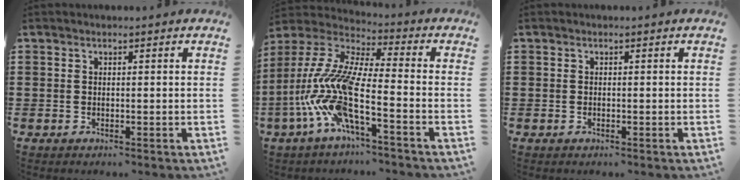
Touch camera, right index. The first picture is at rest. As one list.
[{"total": 12.2, "force": [-6.2, 2.5, 10.2], "torque": [-0.255, -0.035, -0.140]}, {"total": 0.0}]